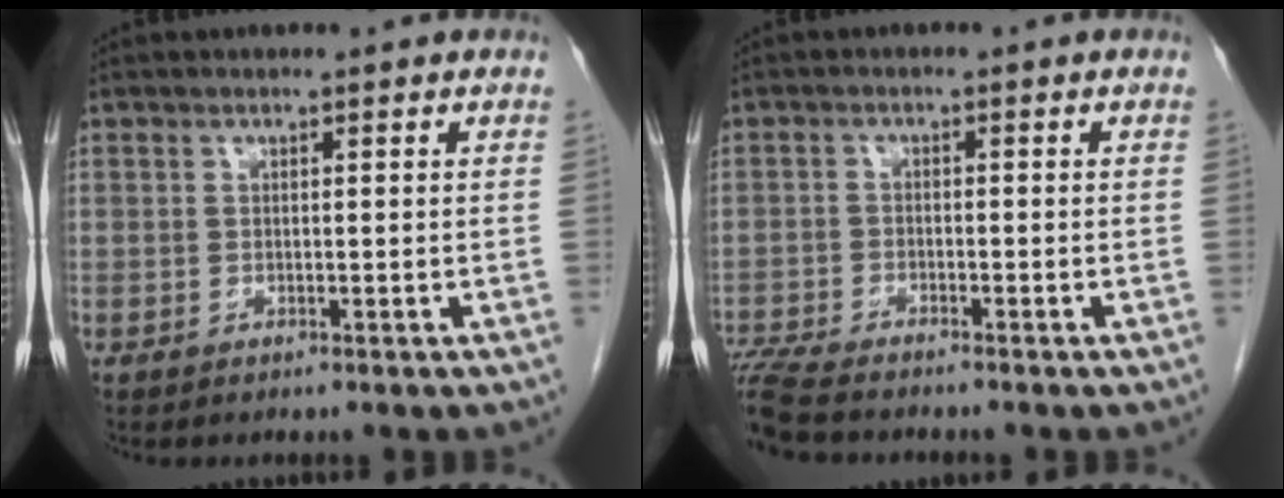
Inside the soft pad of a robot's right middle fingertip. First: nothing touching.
{"total": 7.3, "force": [-6.8, 0.4, 2.7], "torque": [-0.051, -0.017, -0.124]}